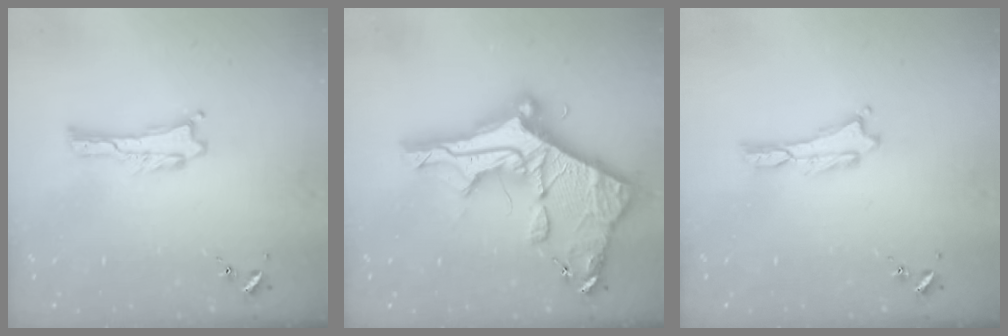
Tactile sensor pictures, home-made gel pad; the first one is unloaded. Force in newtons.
{"total": 14.3, "press": 14.2, "slide": 1.4}
{"total": 0.0}